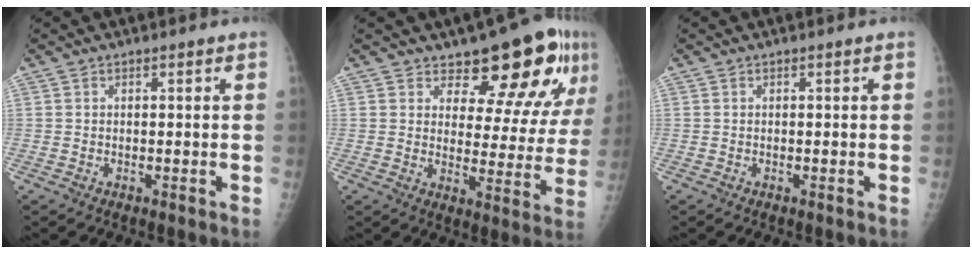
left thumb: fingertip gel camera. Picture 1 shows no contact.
{"total": 15.2, "force": [10.2, 5.9, 9.7], "torque": [-0.083, -0.074, 0.128]}
{"total": 0.0}